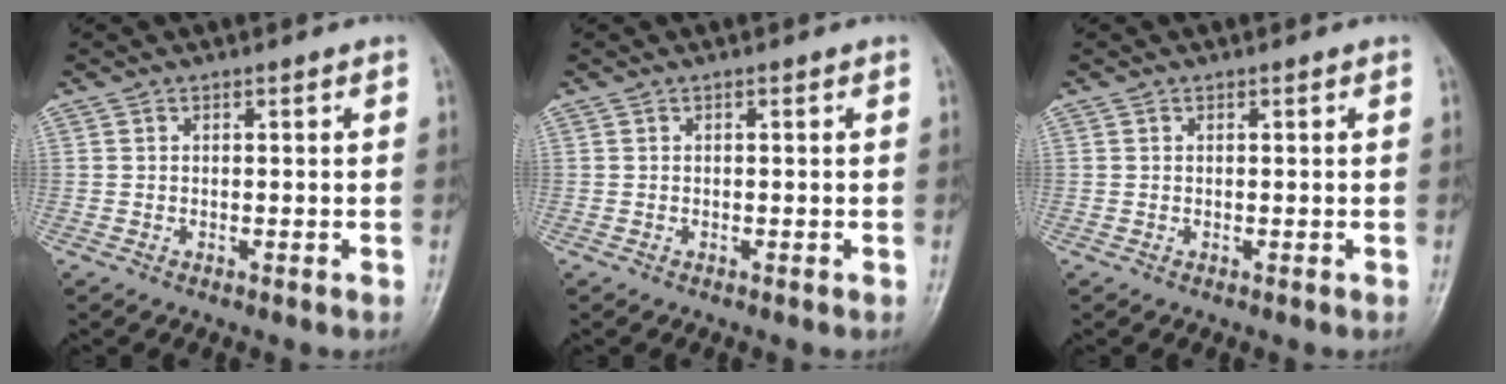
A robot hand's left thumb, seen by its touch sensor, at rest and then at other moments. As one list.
[{"total": 0.0}, {"total": 0.0}]